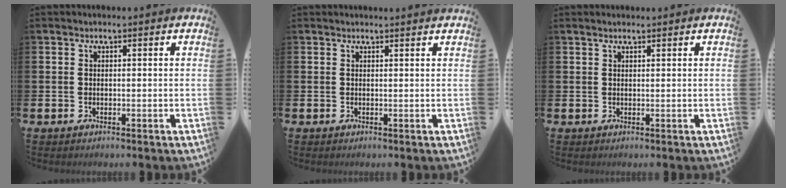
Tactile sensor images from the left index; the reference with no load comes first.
{"total": 0.6, "force": [0.6, -0.1, 0.0], "torque": [0.014, -0.007, 0.008]}
{"total": 1.1, "force": [1.0, 0.2, 0.3], "torque": [-0.003, 0.000, 0.017]}